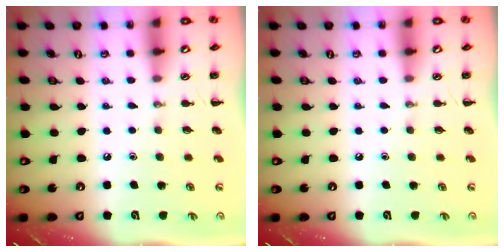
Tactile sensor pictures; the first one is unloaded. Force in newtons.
{"total": 0.0}